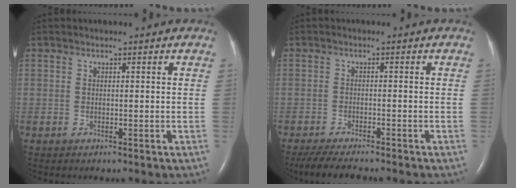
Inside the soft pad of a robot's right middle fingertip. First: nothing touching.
{"total": 7.2, "force": [-6.2, 0.9, 3.5], "torque": [-0.060, -0.021, -0.099]}